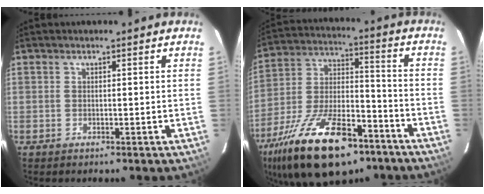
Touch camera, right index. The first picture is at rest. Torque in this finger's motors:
{"motor_torque": [1.22, -0.92, 1.06, 0.21]}